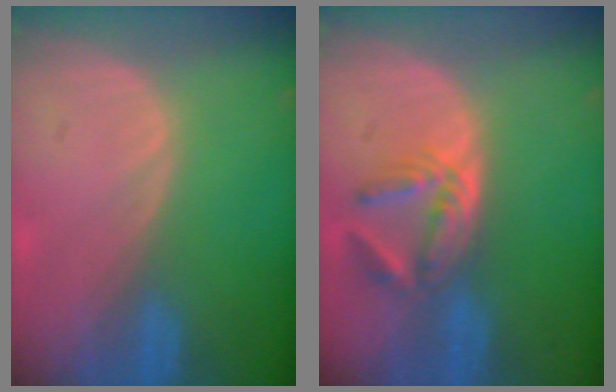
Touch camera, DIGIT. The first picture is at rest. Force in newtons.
{"total": 5.8, "press": 5.2, "slide": 2.6}